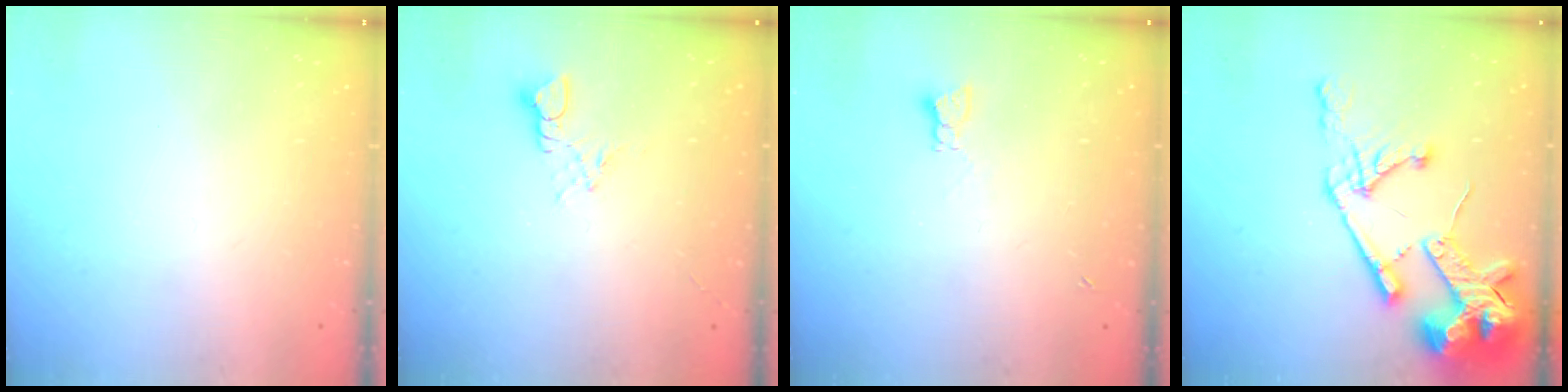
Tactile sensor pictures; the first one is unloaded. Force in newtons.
{"total": 3.6, "press": 3.6, "slide": 0.6}
{"total": 2.0, "press": 2.0, "slide": 0.3}
{"total": 21.1, "press": 21.0, "slide": 2.4}